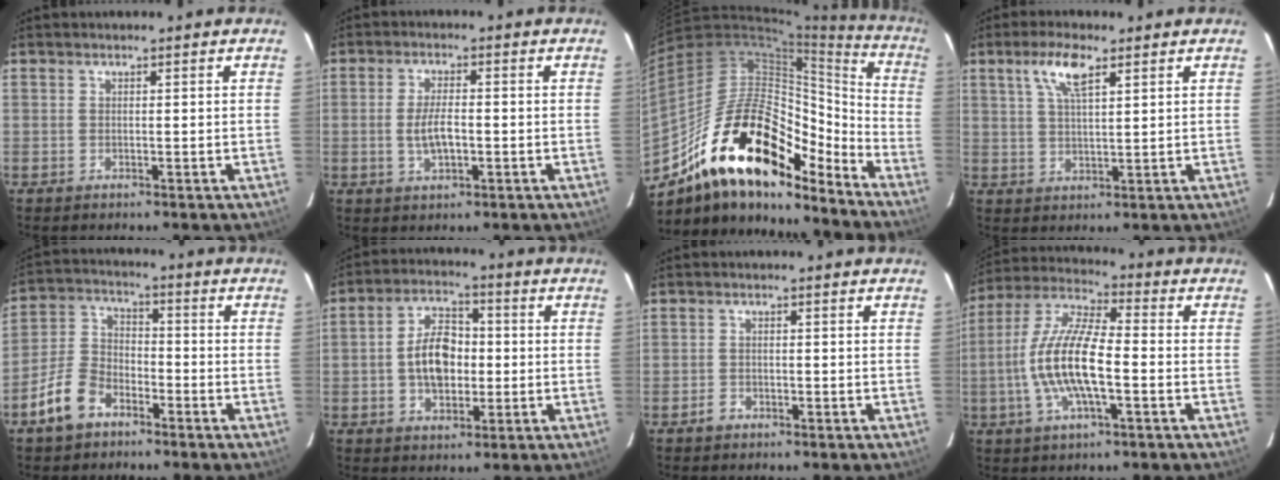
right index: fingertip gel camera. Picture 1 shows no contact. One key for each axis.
{"total": 5.3, "fx": -0.9, "fy": 2.2, "fz": 4.7, "tx": -0.092, "ty": 0.000, "tz": -0.013}
{"total": 25.7, "fx": -17.3, "fy": 10.2, "fz": 16.0, "tx": -0.272, "ty": 0.000, "tz": -0.292}
{"total": 6.2, "fx": 3.3, "fy": 1.9, "fz": 4.9, "tx": -0.092, "ty": 0.008, "tz": 0.064}
{"total": 9.6, "fx": -6.1, "fy": 5.6, "fz": 4.8, "tx": -0.111, "ty": 0.019, "tz": -0.116}
{"total": 9.7, "fx": -0.8, "fy": 6.3, "fz": 7.4, "tx": -0.136, "ty": 0.023, "tz": -0.008}
{"total": 2.0, "fx": -1.3, "fy": 1.4, "fz": 0.5, "tx": -0.011, "ty": 0.003, "tz": -0.023}
{"total": 14.3, "fx": -2.9, "fy": 4.3, "fz": 13.4, "tx": -0.272, "ty": 0.003, "tz": -0.060}